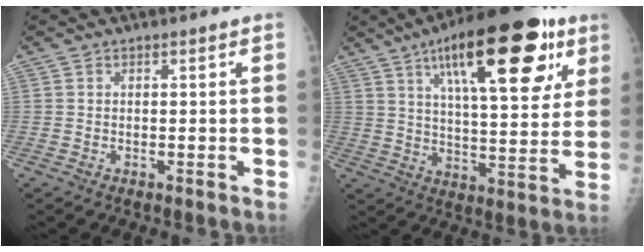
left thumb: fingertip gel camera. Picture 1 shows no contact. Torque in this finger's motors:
{"motor_torque": [3.00, 2.01, 1.84, -0.92, 0.58]}